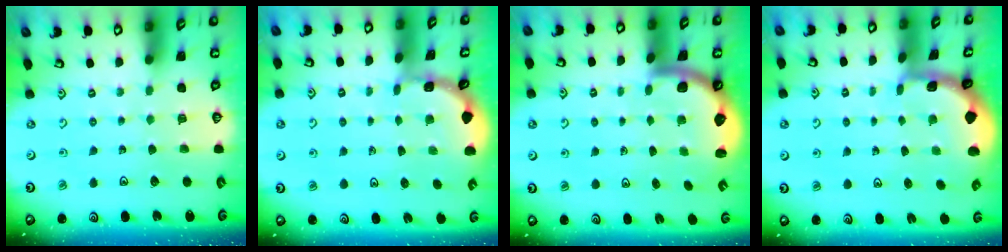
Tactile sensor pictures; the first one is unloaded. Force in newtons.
{"total": 1.3, "press": 1.3, "slide": 0.1}
{"total": 2.3, "press": 2.3, "slide": 0.4}
{"total": 2.3, "press": 2.3, "slide": 0.3}